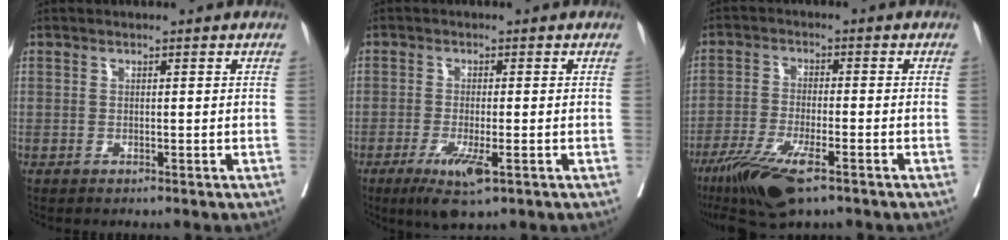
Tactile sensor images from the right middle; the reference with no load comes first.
{"total": 5.7, "force": [-2.8, 0.9, 4.9], "torque": [-0.090, -0.015, -0.044]}
{"total": 10.2, "force": [-6.3, 2.1, 7.7], "torque": [-0.142, -0.022, -0.107]}